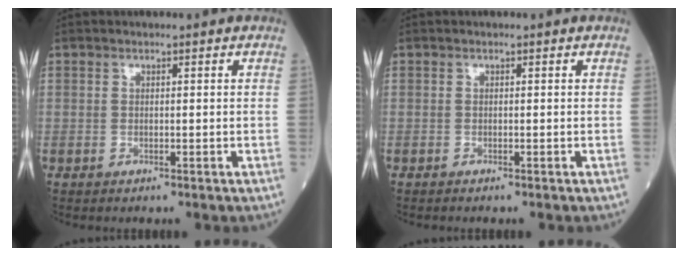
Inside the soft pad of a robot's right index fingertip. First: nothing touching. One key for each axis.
{"total": 0.0}